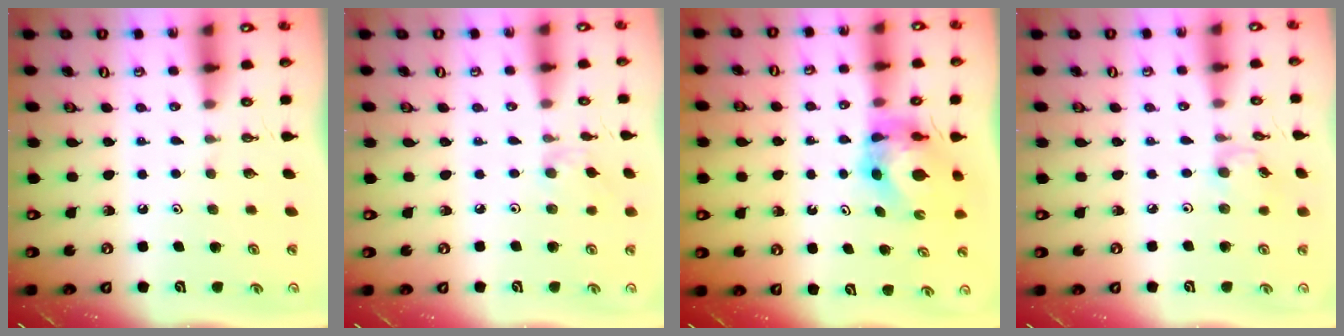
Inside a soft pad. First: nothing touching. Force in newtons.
{"total": 3.0, "press": 3.0, "slide": 0.5}
{"total": 6.4, "press": 6.4, "slide": 0.6}
{"total": 3.3, "press": 3.2, "slide": 0.3}